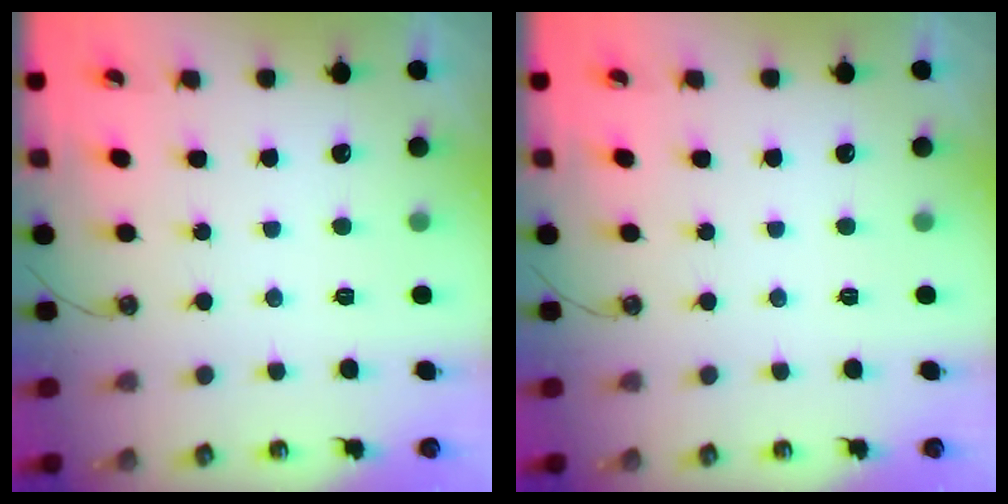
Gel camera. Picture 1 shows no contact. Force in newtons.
{"total": 0.0}